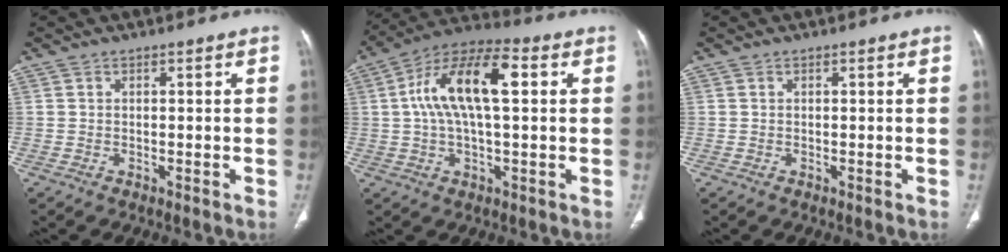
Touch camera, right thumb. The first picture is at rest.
{"total": 15.1, "force": [2.8, 6.1, 13.5], "torque": [-0.251, 0.032, 0.044]}
{"total": 0.0}